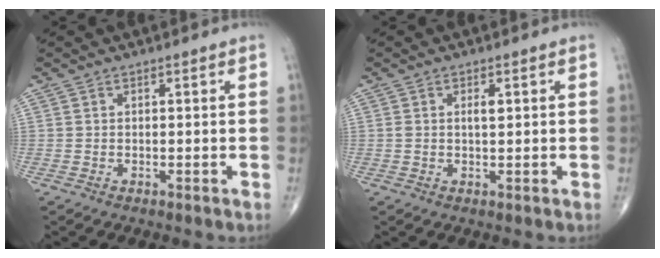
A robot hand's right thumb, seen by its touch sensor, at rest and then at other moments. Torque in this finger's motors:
{"motor_torque": [0.02, 0.02, 0.13, 0.16, 0.00]}